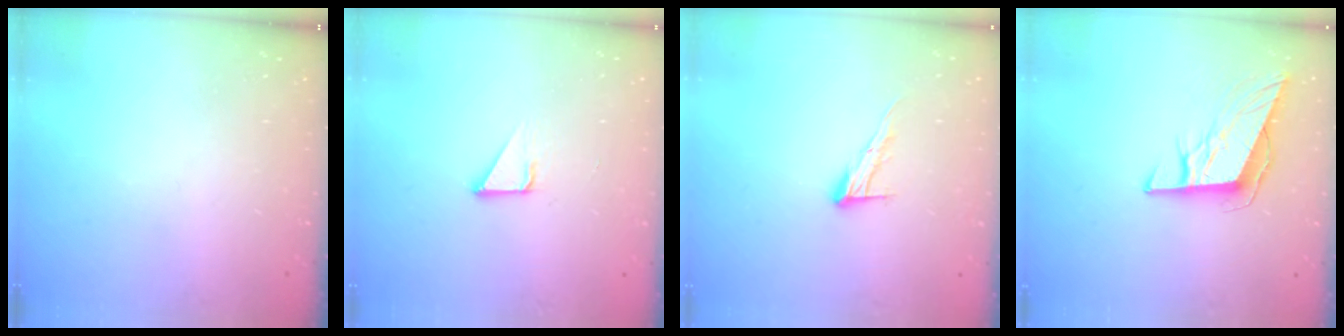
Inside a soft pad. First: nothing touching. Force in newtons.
{"total": 2.1, "press": 2.1, "slide": 0.0}
{"total": 9.1, "press": 9.1, "slide": 0.6}
{"total": 10.2, "press": 9.6, "slide": 3.5}